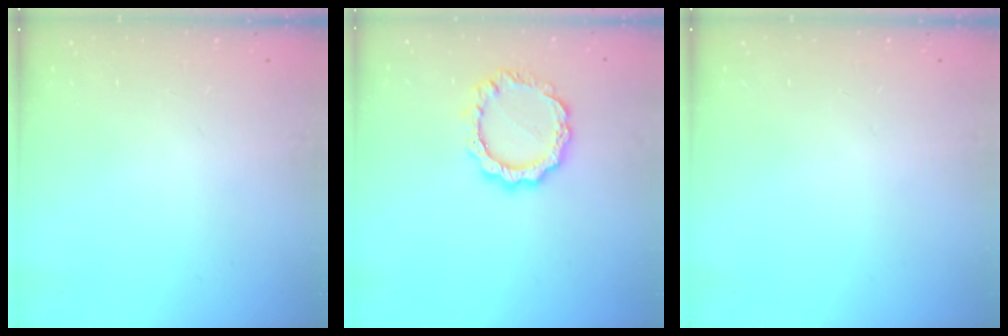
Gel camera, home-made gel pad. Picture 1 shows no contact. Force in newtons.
{"total": 10.0, "press": 9.9, "slide": 0.8}
{"total": 0.0}